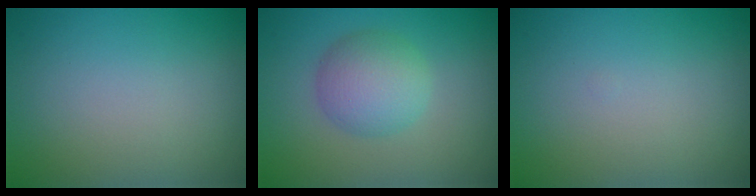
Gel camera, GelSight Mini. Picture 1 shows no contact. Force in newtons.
{"total": 4.2, "press": 4.2, "slide": 0.1}
{"total": 0.0}